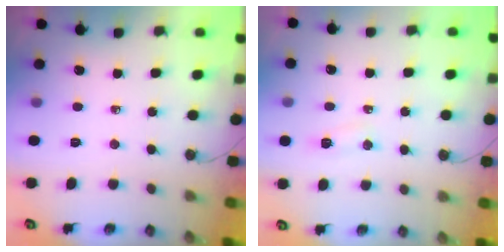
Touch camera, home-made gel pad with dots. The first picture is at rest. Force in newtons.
{"total": 8.3, "press": 5.0, "slide": 6.6}